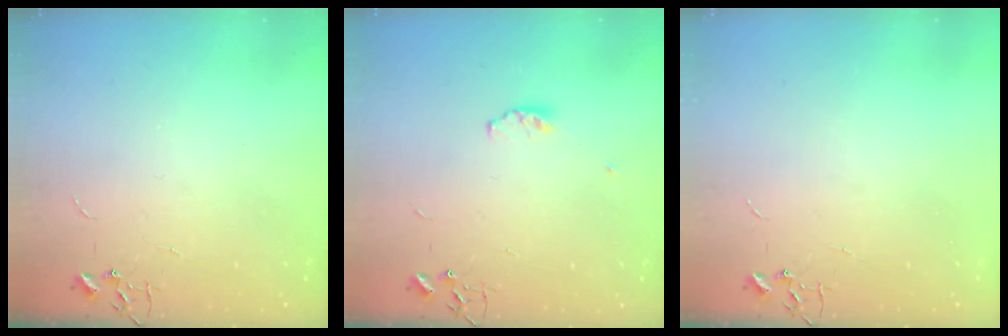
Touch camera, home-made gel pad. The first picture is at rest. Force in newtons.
{"total": 3.6, "press": 3.5, "slide": 0.8}
{"total": 0.0}